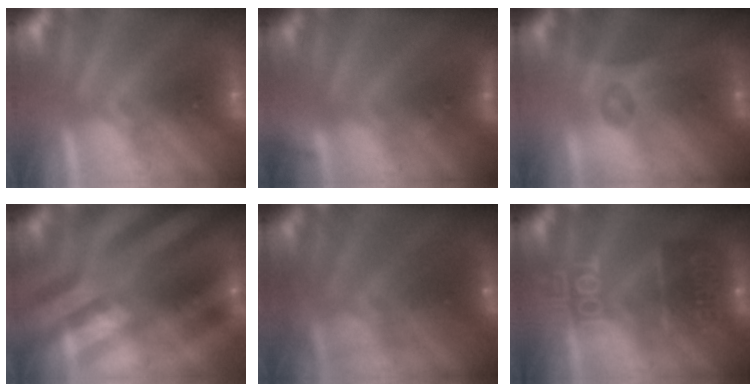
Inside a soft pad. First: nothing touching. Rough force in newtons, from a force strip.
{"total": 2.7}
{"total": 1.7}
{"total": 2.6}
{"total": 7.1}
{"total": 8.3}